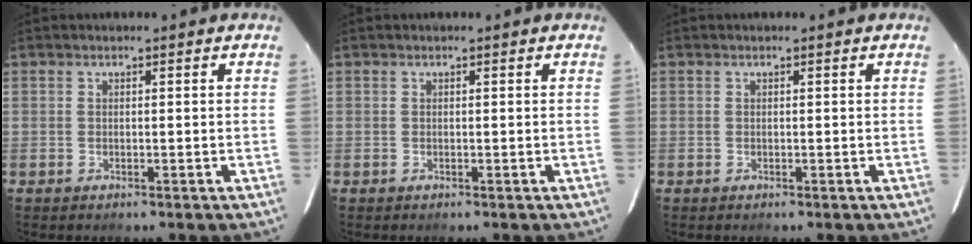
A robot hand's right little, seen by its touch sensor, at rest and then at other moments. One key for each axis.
{"total": 0.0}
{"total": 0.0}